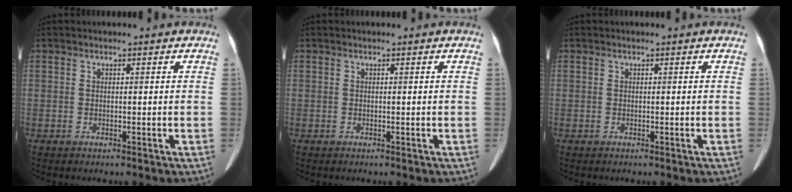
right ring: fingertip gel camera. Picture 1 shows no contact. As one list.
[{"total": 0.0}, {"total": 0.0}]